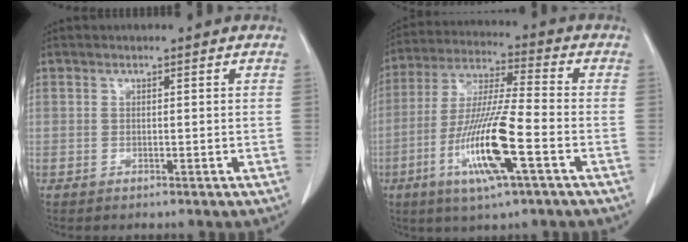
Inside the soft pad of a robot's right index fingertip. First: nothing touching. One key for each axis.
{"total": 14.6, "fx": -5.2, "fy": 0.8, "fz": 13.6, "tx": -0.274, "ty": -0.017, "tz": -0.099}